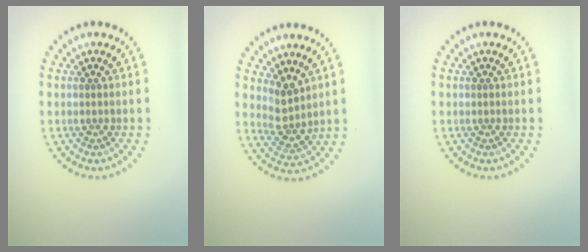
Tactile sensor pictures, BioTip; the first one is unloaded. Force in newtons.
{"total": 2.6, "press": 2.0, "slide": 1.6}
{"total": 0.0}